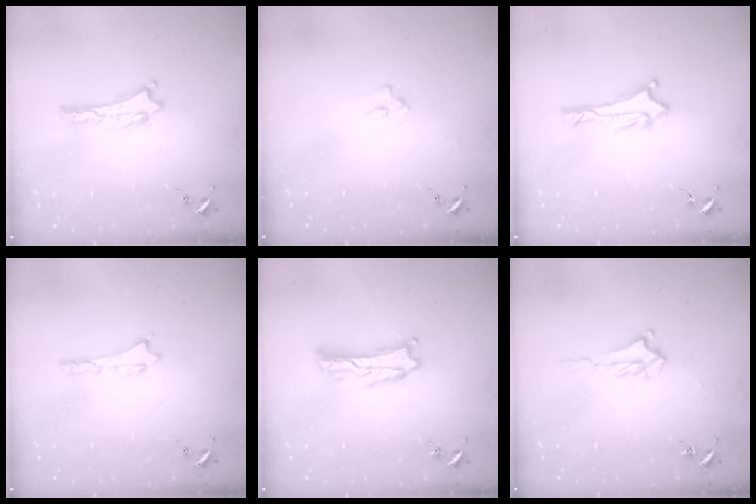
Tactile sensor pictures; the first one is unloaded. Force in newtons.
{"total": 2.3, "press": 2.3, "slide": 0.3}
{"total": 2.0, "press": 1.8, "slide": 0.8}
{"total": 0.0}
{"total": 2.8, "press": 2.7, "slide": 0.4}
{"total": 2.4, "press": 2.4, "slide": 0.4}